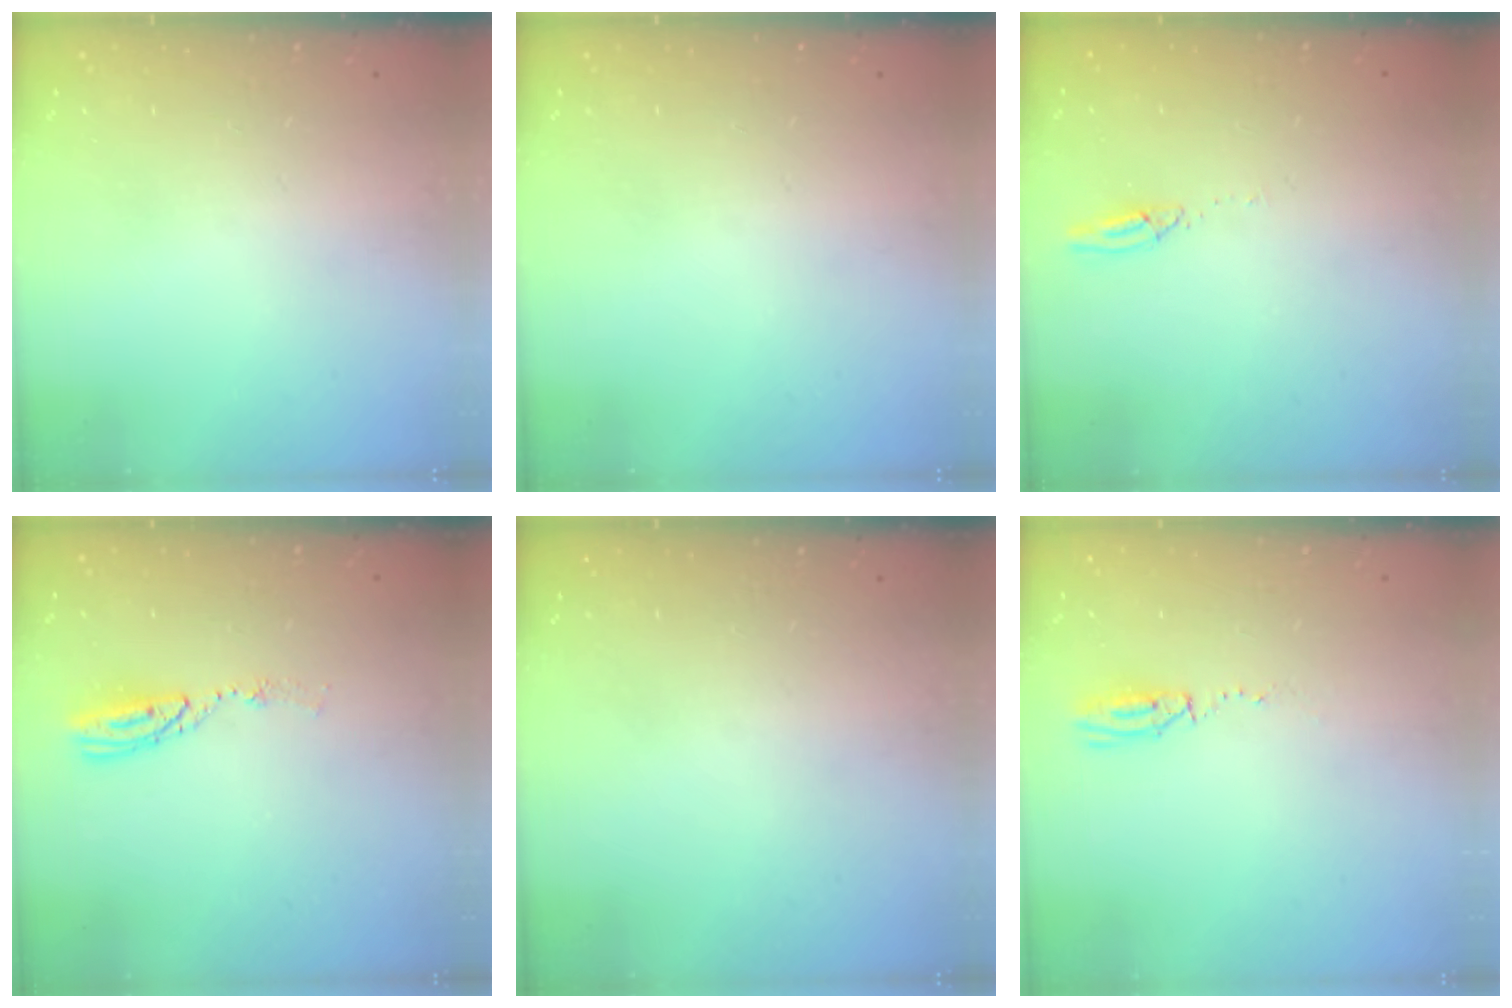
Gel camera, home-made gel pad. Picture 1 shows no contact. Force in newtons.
{"total": 0.0}
{"total": 2.7, "press": 2.7, "slide": 0.2}
{"total": 5.2, "press": 5.2, "slide": 0.3}
{"total": 0.0}
{"total": 17.0, "press": 5.1, "slide": 16.2}